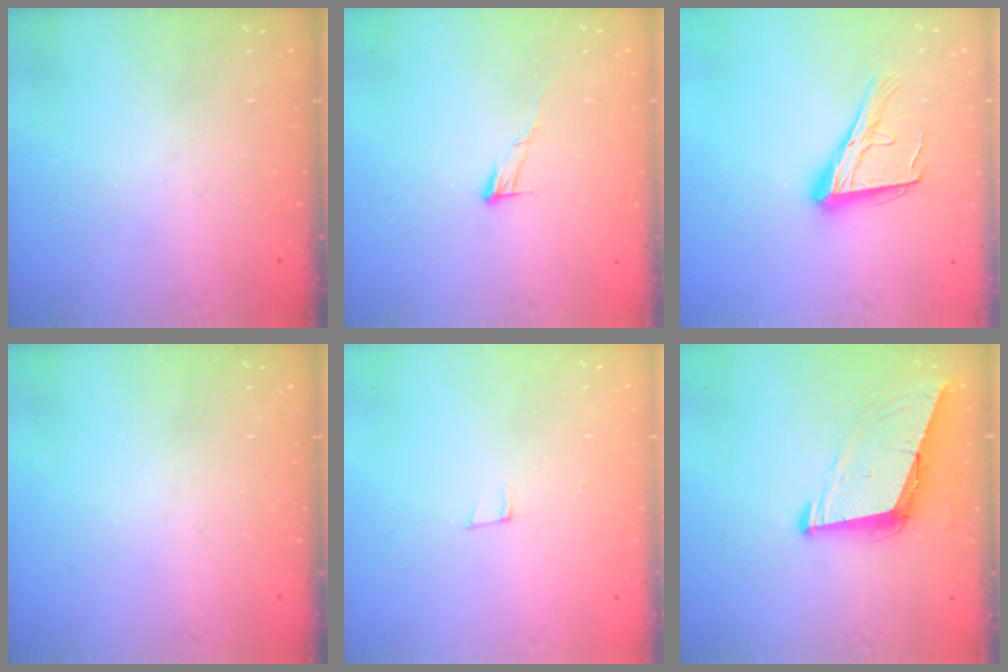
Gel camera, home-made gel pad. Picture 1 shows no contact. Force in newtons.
{"total": 6.1, "press": 6.1, "slide": 0.3}
{"total": 16.9, "press": 16.8, "slide": 1.8}
{"total": 0.0}
{"total": 5.6, "press": 4.5, "slide": 3.3}
{"total": 9.1, "press": 8.2, "slide": 3.8}